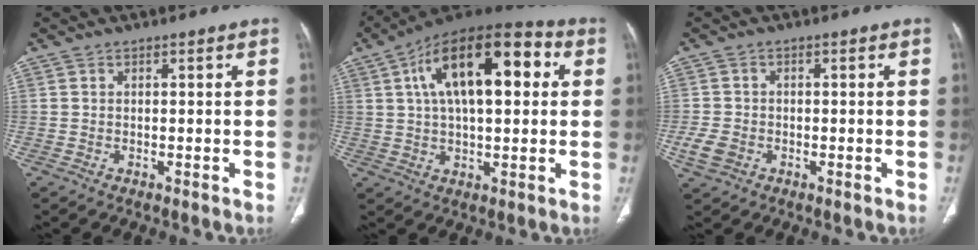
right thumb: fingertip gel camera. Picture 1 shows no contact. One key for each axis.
{"total": 21.0, "fx": 5.5, "fy": 9.6, "fz": 17.9, "tx": -0.272, "ty": 0.023, "tz": 0.078}
{"total": 4.1, "fx": -1.4, "fy": 3.2, "fz": 2.2, "tx": -0.045, "ty": 0.007, "tz": -0.022}